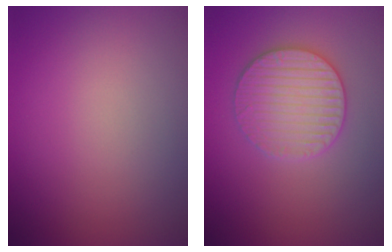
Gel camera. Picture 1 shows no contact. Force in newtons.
{"total": 3.6, "press": 3.5, "slide": 0.9}